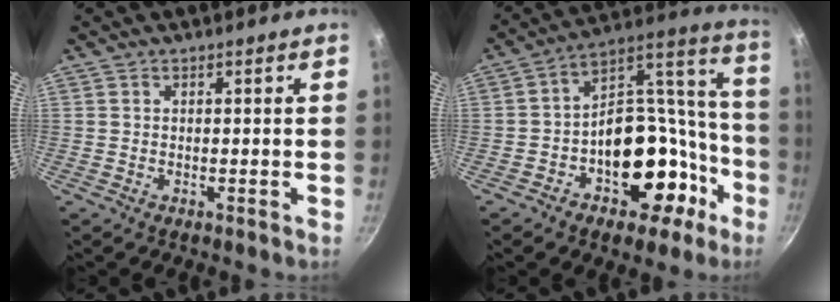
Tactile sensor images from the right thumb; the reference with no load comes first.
{"total": 20.6, "force": [-7.9, 13.6, 13.2], "torque": [-0.135, 0.105, -0.109]}